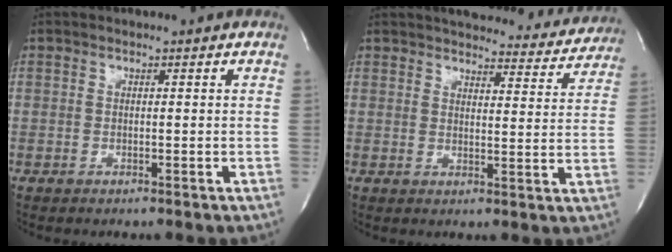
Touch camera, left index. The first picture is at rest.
{"total": 17.3, "force": [16.3, 4.1, 4.2], "torque": [-0.034, -0.026, 0.184]}